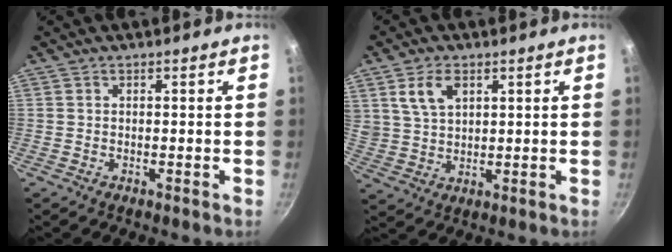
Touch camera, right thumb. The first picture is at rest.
{"total": 7.1, "force": [3.2, 4.5, 4.5], "torque": [-0.072, -0.009, 0.068]}